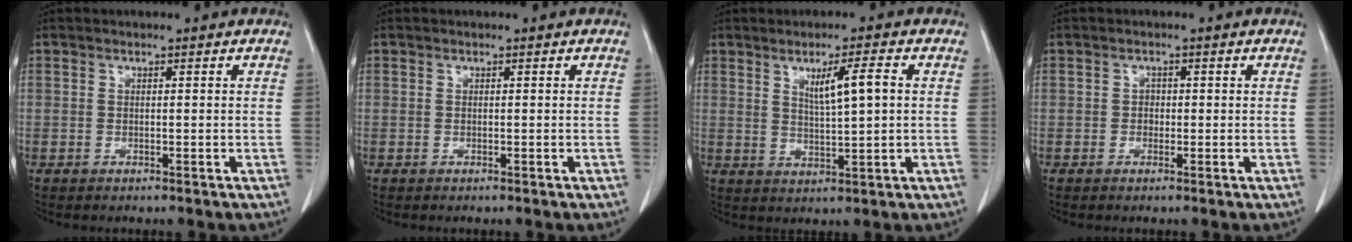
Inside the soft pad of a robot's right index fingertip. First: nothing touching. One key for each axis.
{"total": 0.0}
{"total": 5.7, "fx": 1.7, "fy": 0.4, "fz": 5.5, "tx": -0.092, "ty": -0.003, "tz": 0.031}
{"total": 1.1, "fx": -0.1, "fy": 1.0, "fz": 0.4, "tx": -0.001, "ty": 0.004, "tz": -0.004}